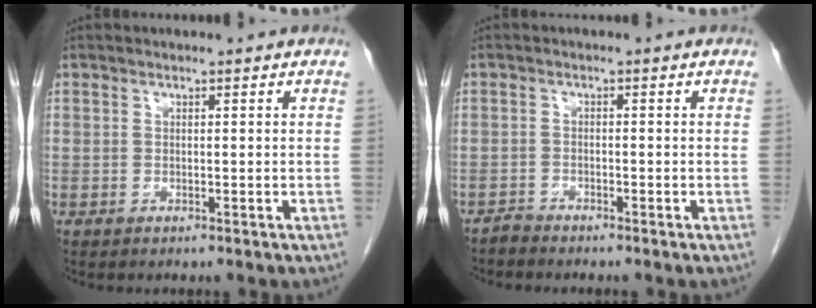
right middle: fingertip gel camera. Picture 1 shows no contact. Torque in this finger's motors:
{"motor_torque": [0.03, 0.11, -0.04, 0.00]}